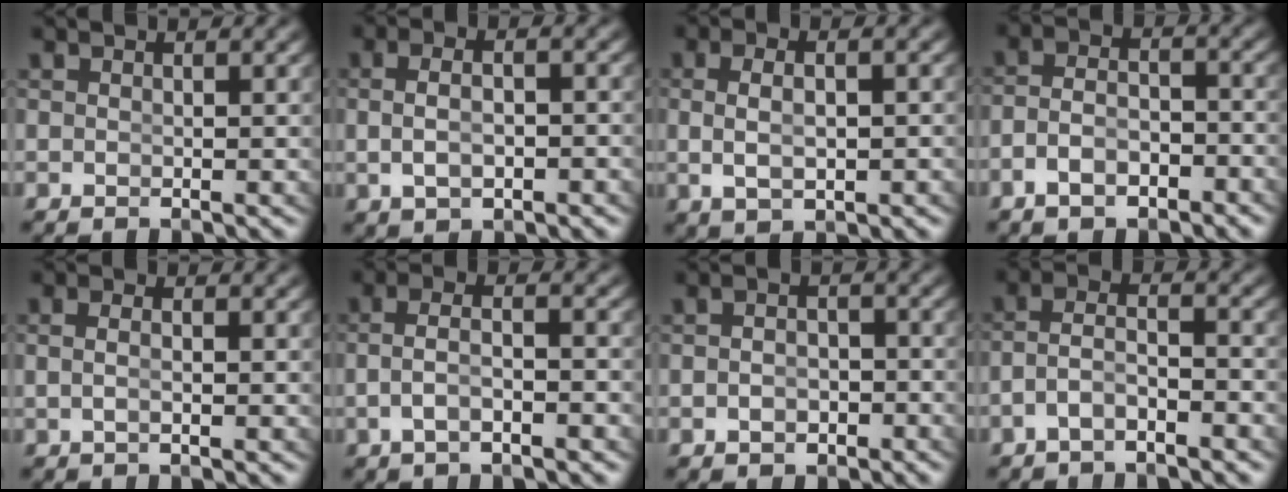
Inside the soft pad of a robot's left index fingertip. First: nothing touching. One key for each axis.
{"total": 3.0, "fx": -0.7, "fy": 1.3, "fz": 2.6, "tx": -0.045, "ty": -0.005, "tz": -0.002}
{"total": 3.4, "fx": -0.3, "fy": 1.5, "fz": 3.0, "tx": -0.056, "ty": -0.007, "tz": 0.008}
{"total": 4.0, "fx": -2.5, "fy": 2.2, "fz": 2.2, "tx": -0.040, "ty": -0.012, "tz": -0.040}
{"total": 1.3, "fx": -0.5, "fy": 0.1, "fz": 1.2, "tx": -0.026, "ty": -0.010, "tz": -0.002}
{"total": 3.1, "fx": -1.4, "fy": 0.9, "fz": 2.6, "tx": -0.055, "ty": -0.009, "tz": -0.019}
{"total": 2.2, "fx": -1.4, "fy": 1.4, "fz": 0.9, "tx": -0.010, "ty": -0.008, "tz": -0.024}
{"total": 3.2, "fx": -1.9, "fy": 1.4, "fz": 2.1, "tx": -0.047, "ty": -0.014, "tz": -0.030}